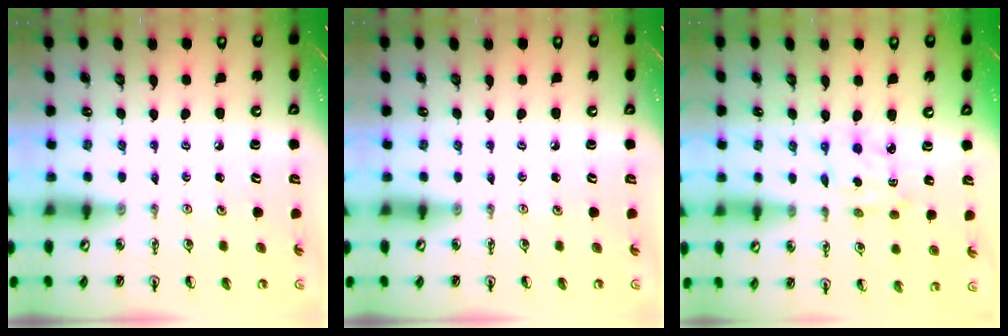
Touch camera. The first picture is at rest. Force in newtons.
{"total": 0.0}
{"total": 2.9, "press": 2.9, "slide": 0.2}